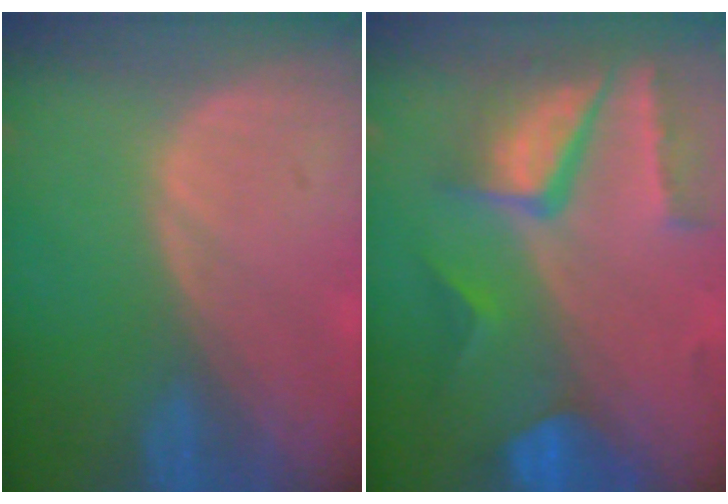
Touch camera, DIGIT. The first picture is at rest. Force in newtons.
{"total": 10.5, "press": 8.9, "slide": 5.6}